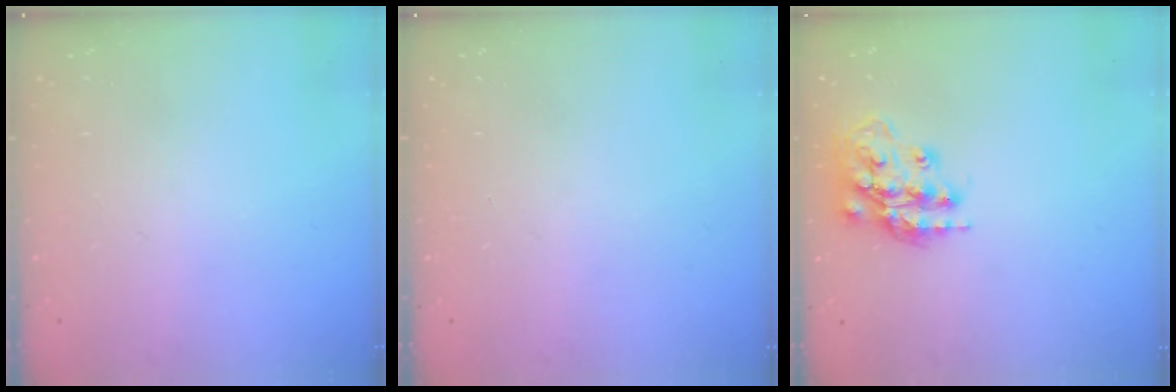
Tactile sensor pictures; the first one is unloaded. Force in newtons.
{"total": 0.0}
{"total": 15.5, "press": 15.5, "slide": 1.1}